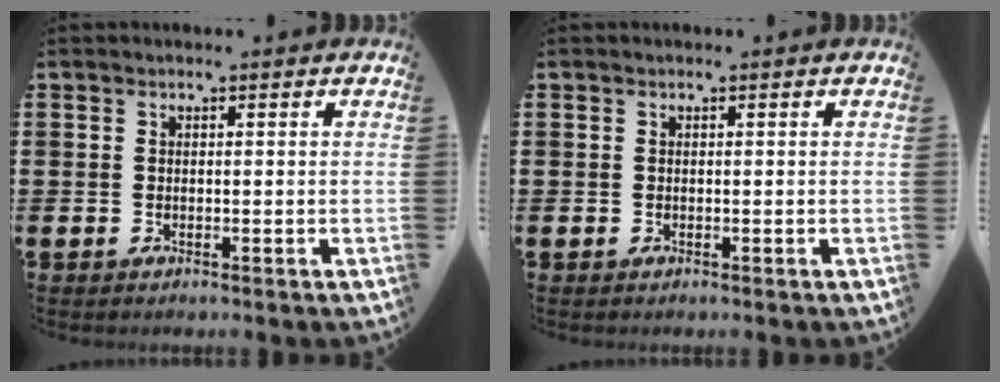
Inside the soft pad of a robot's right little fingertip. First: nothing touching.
{"total": 0.0}